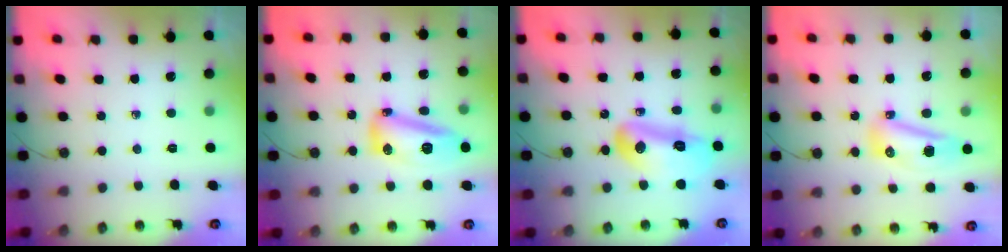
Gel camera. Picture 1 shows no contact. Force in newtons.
{"total": 16.4, "press": 14.7, "slide": 7.2}
{"total": 13.5, "press": 13.3, "slide": 2.1}
{"total": 9.9, "press": 9.8, "slide": 1.3}